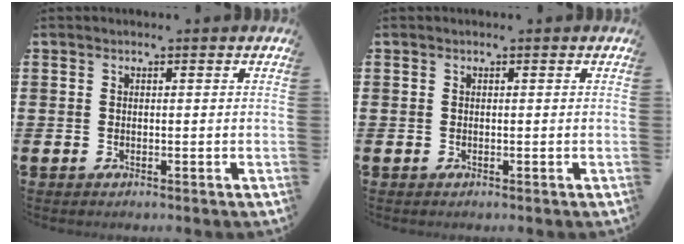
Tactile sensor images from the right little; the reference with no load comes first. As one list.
[{"total": 0.0}]